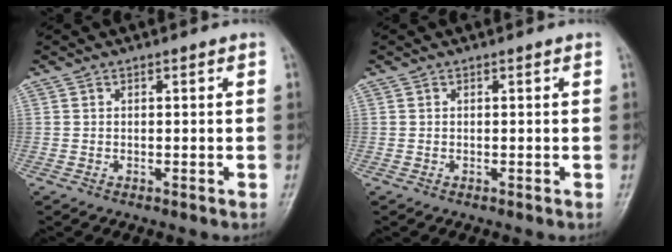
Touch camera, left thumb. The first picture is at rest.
{"total": 0.0}